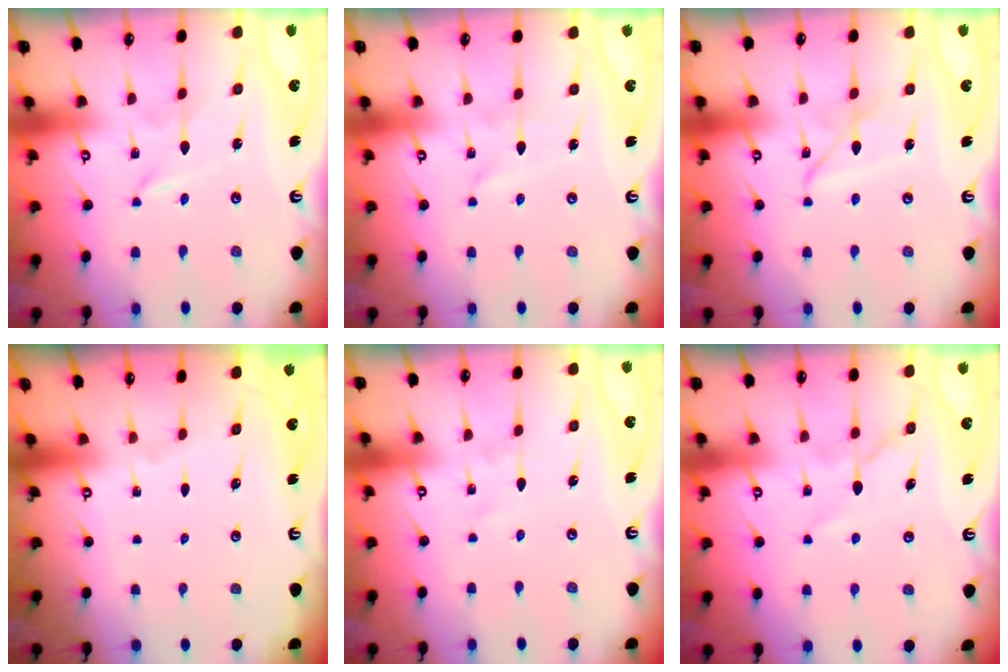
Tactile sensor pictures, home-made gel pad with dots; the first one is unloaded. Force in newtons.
{"total": 2.4, "press": 2.4, "slide": 0.4}
{"total": 5.0, "press": 5.0, "slide": 0.4}
{"total": 0.0}
{"total": 1.1, "press": 1.1, "slide": 0.1}
{"total": 7.4, "press": 7.4, "slide": 0.2}